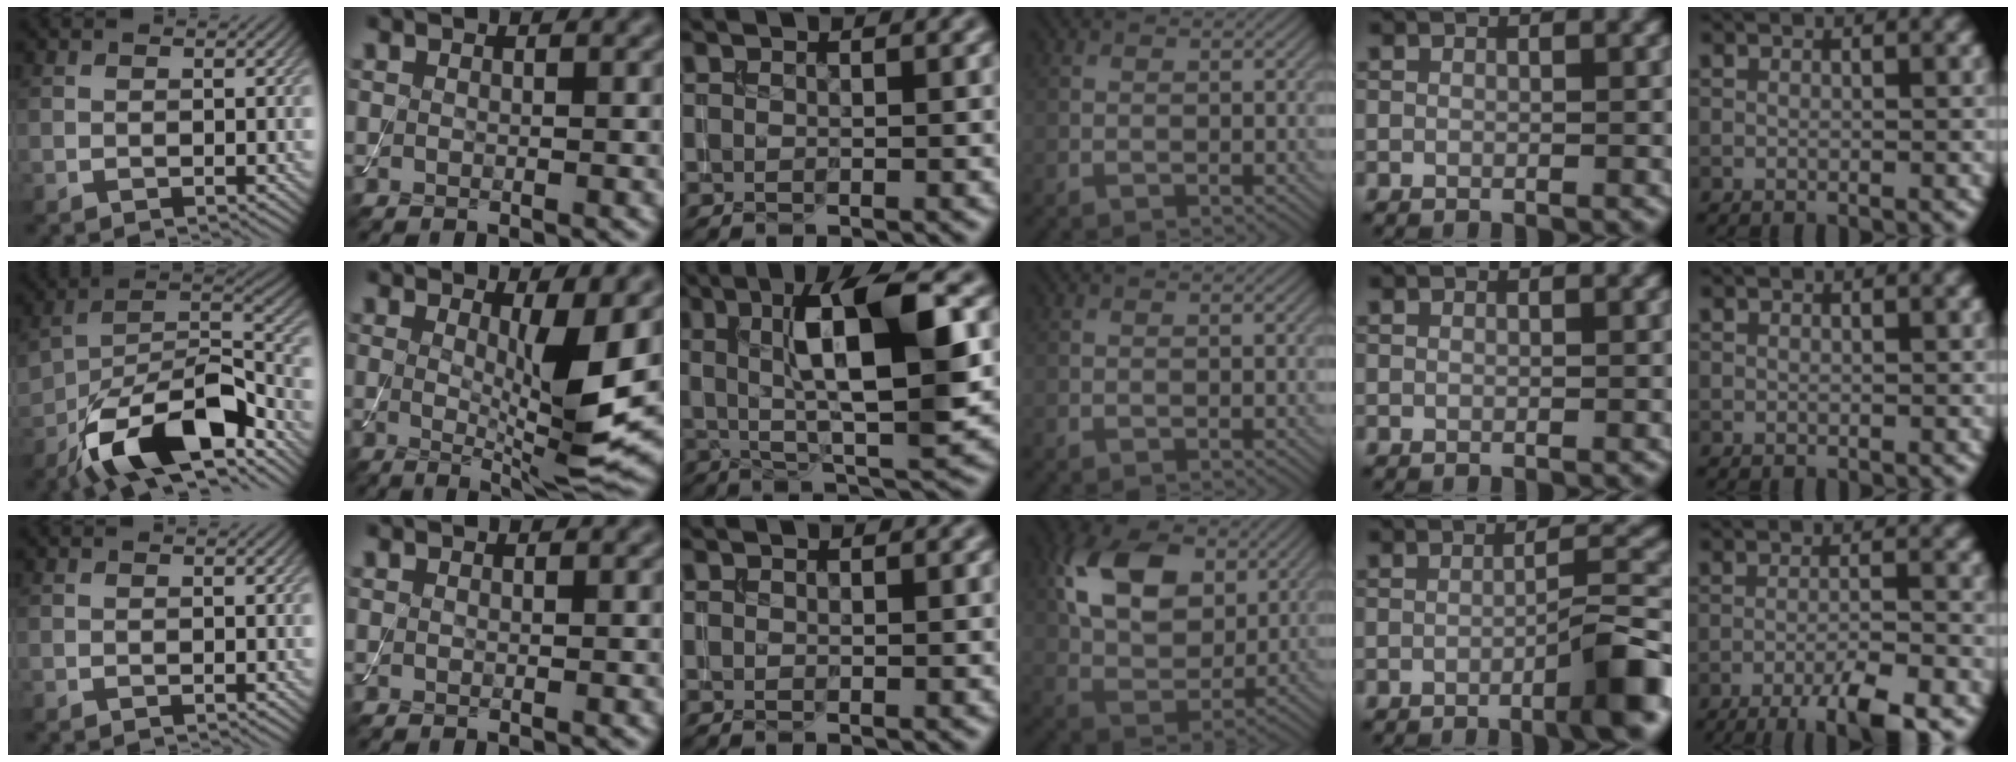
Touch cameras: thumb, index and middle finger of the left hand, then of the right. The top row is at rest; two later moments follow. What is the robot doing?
{"motion": "assemble", "object": "toy tower of hanoi"}